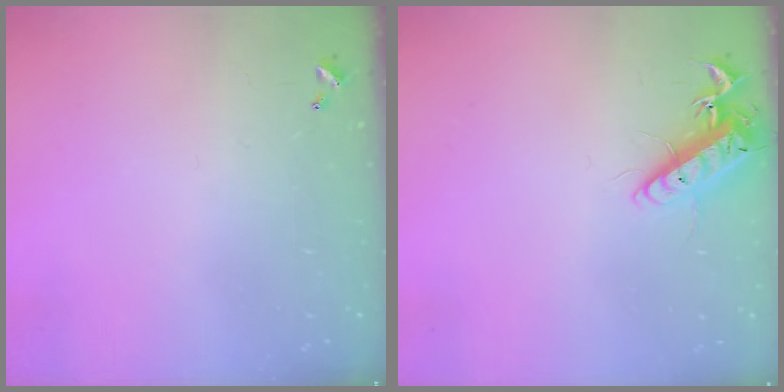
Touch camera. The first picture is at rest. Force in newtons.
{"total": 14.2, "press": 14.2, "slide": 1.4}